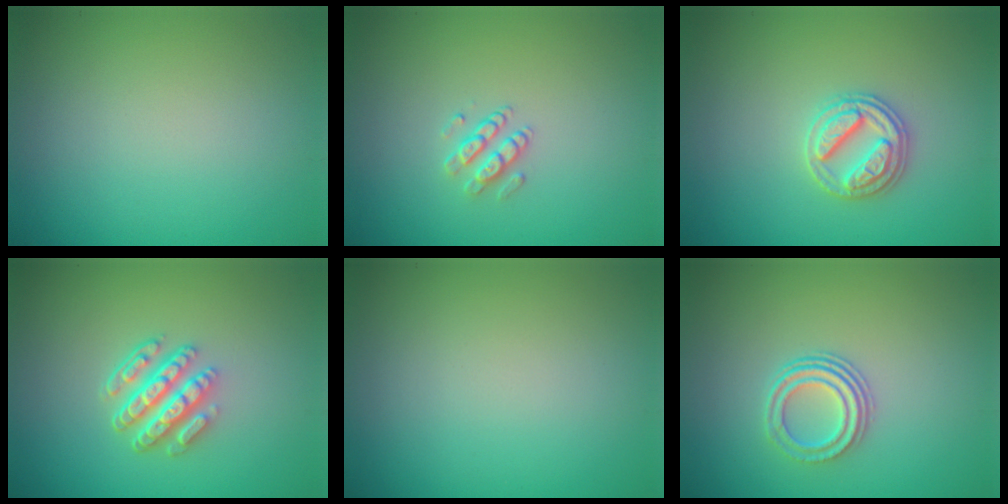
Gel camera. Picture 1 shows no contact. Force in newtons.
{"total": 1.5, "press": 1.1, "slide": 1.0}
{"total": 2.8, "press": 2.8, "slide": 0.2}
{"total": 4.5, "press": 3.4, "slide": 2.9}
{"total": 0.0}
{"total": 2.9, "press": 2.2, "slide": 1.9}